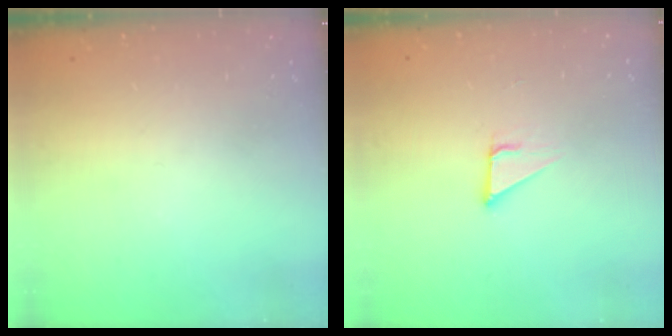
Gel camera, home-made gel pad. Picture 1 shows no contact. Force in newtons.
{"total": 2.8, "press": 2.8, "slide": 0.2}